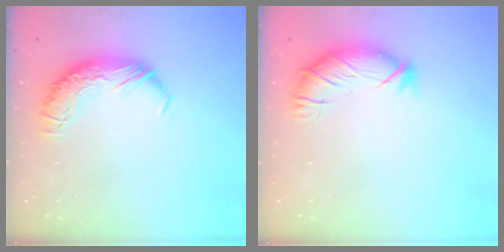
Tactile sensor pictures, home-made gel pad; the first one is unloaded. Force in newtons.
{"total": 3.5, "press": 3.4, "slide": 0.9}